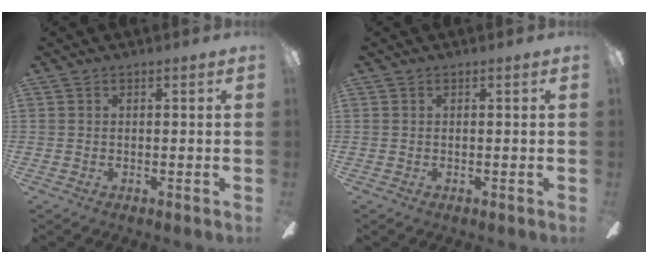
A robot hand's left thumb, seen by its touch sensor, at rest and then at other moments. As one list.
[{"total": 0.0}]